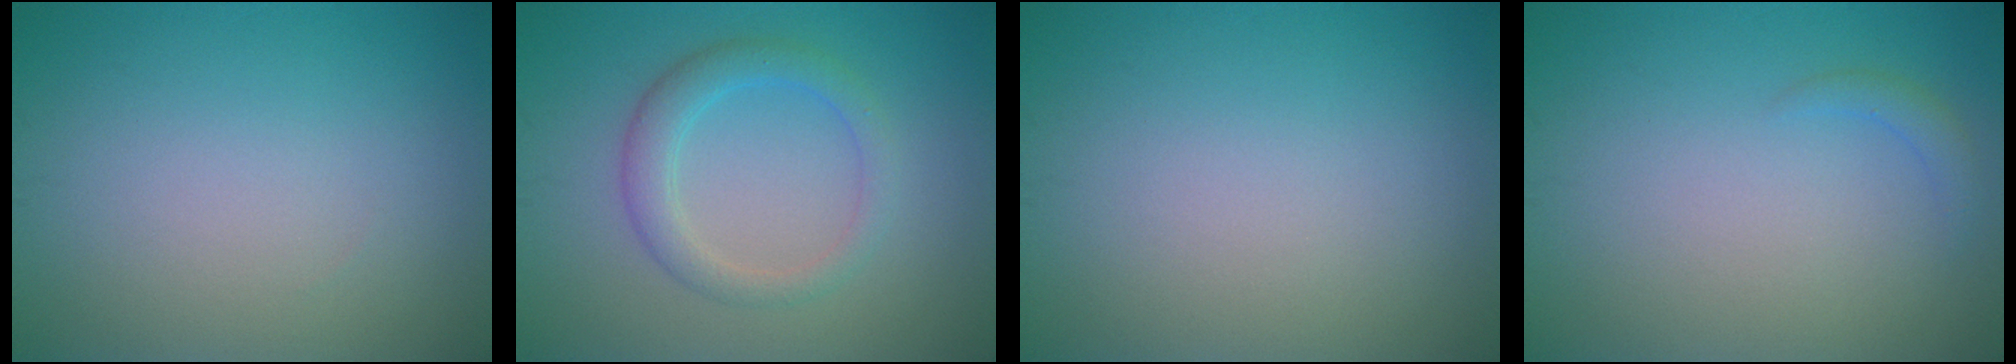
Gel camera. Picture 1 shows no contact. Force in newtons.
{"total": 3.1, "press": 3.1, "slide": 0.2}
{"total": 0.0}
{"total": 1.1, "press": 1.1, "slide": 0.1}